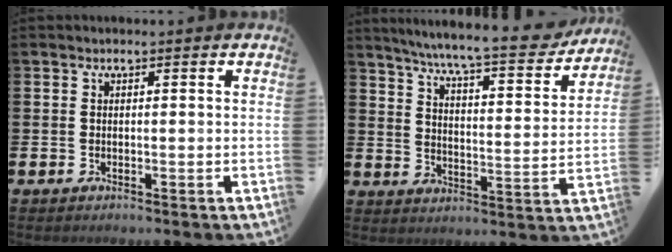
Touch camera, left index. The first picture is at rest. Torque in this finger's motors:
{"motor_torque": [1.03, -1.11, 0.99, 0.21]}